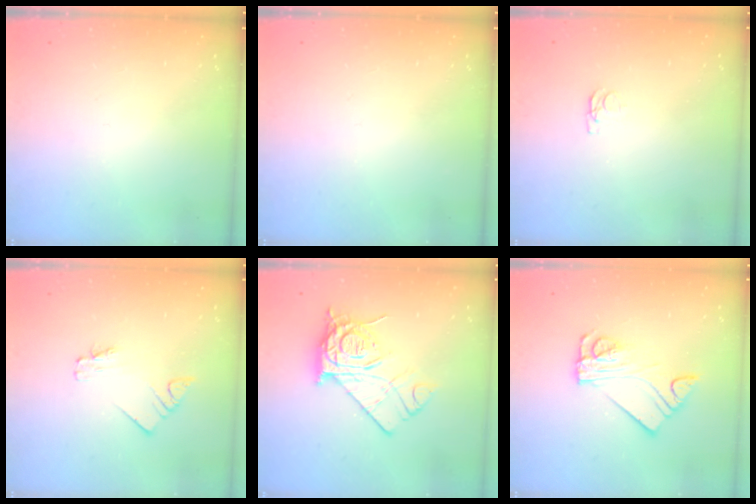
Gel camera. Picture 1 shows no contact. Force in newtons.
{"total": 0.0}
{"total": 1.2, "press": 1.1, "slide": 0.3}
{"total": 2.0, "press": 2.0, "slide": 0.3}
{"total": 14.2, "press": 14.1, "slide": 1.1}
{"total": 11.4, "press": 11.3, "slide": 1.2}